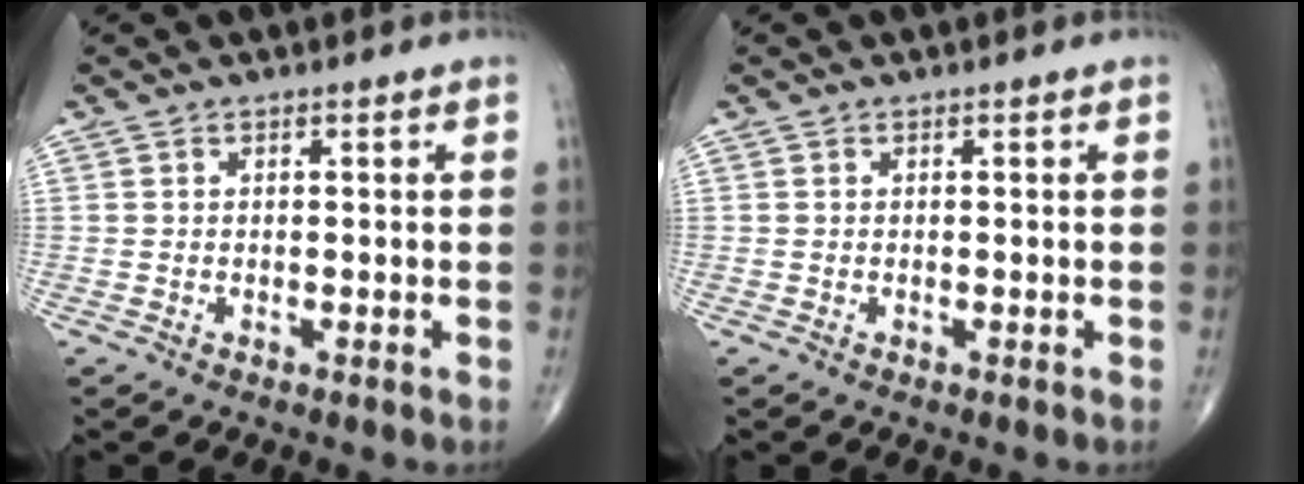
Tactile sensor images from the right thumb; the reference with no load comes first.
{"total": 0.0}